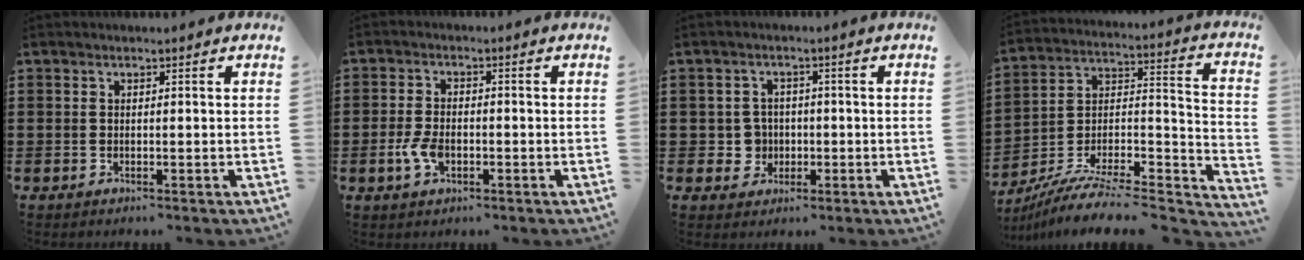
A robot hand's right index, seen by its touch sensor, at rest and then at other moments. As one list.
[{"total": 4.2, "force": [-1.3, 2.3, 3.2], "torque": [-0.077, -0.005, -0.026]}, {"total": 3.9, "force": [-0.6, 3.6, 1.2], "torque": [-0.036, 0.007, -0.013]}, {"total": 8.6, "force": [-7.2, 2.1, 4.3], "torque": [-0.075, 0.009, -0.144]}]